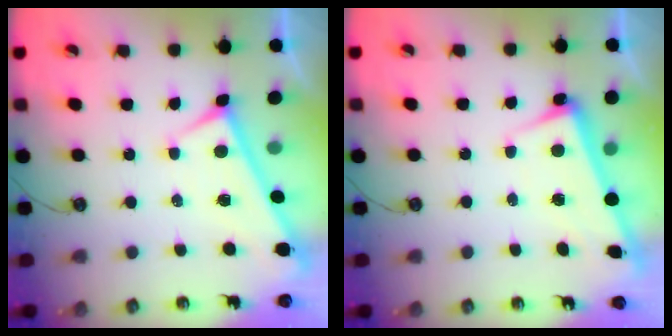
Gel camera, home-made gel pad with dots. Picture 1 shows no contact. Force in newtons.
{"total": 2.6, "press": 2.4, "slide": 0.9}